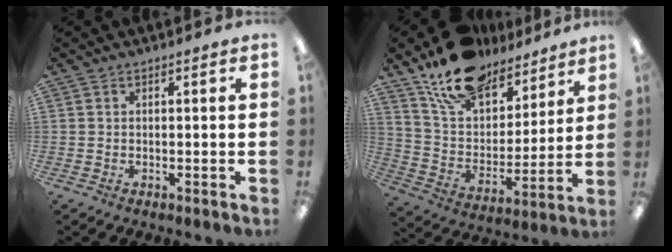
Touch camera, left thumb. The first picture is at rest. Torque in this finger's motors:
{"motor_torque": [1.88, 1.88, 1.42, -1.36, 0.19]}